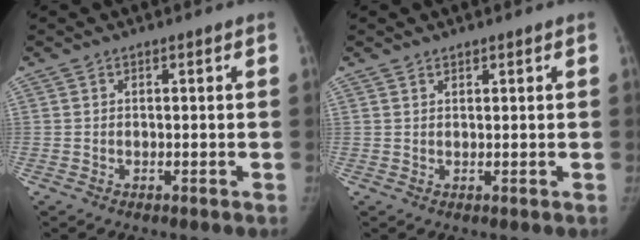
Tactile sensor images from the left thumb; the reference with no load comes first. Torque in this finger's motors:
{"motor_torque": [-0.20, -0.06, -0.09, -0.06, 0.01]}